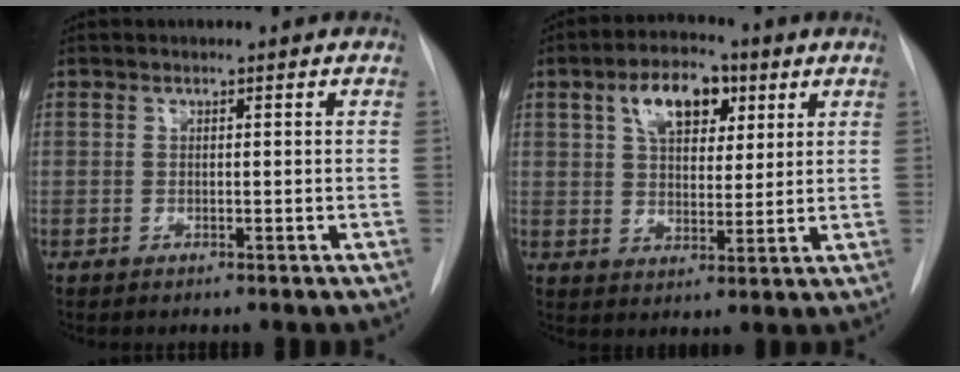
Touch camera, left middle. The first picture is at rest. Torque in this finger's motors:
{"motor_torque": [1.18, -0.50, 0.46, 0.05]}